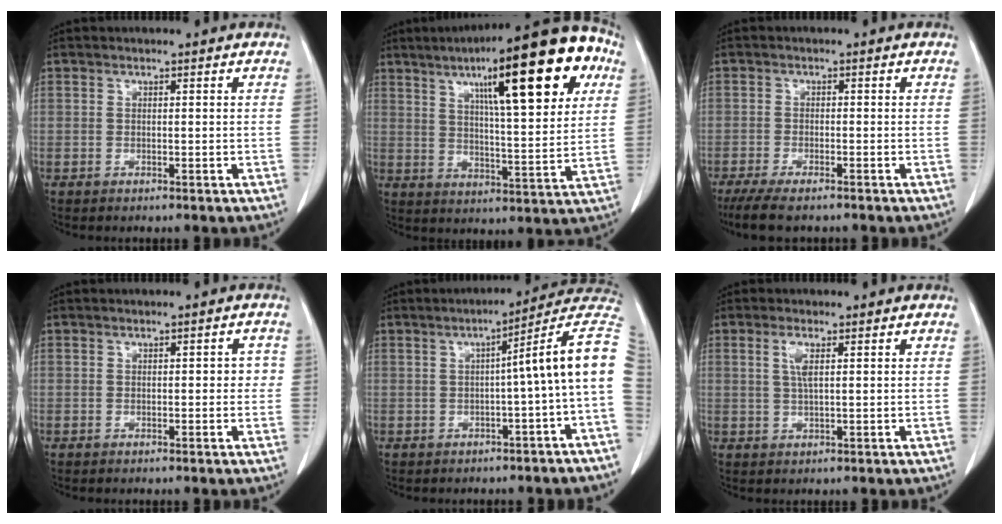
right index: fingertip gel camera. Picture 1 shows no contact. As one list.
[{"total": 21.3, "force": [9.6, 3.3, 18.8], "torque": [-0.267, 0.026, 0.137]}, {"total": 7.4, "force": [-5.9, 1.5, 4.2], "torque": [-0.067, -0.015, -0.094]}, {"total": 1.8, "force": [-0.1, 1.1, 1.4], "torque": [-0.012, 0.016, 0.000]}, {"total": 9.8, "force": [-0.5, -1.4, 9.7], "torque": [-0.110, 0.029, -0.016]}, {"total": 2.7, "force": [0.9, 0.4, 2.6], "torque": [-0.057, 0.001, 0.019]}]